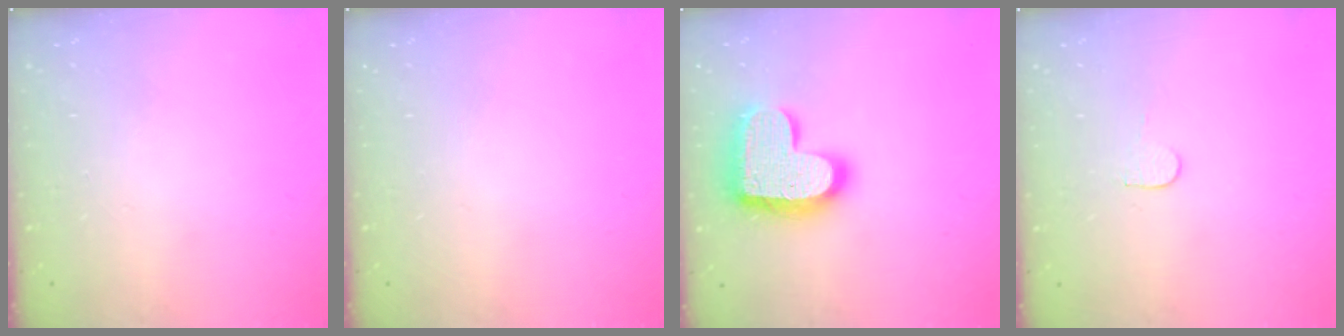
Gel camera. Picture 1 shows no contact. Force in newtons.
{"total": 0.0}
{"total": 19.0, "press": 19.0, "slide": 1.1}
{"total": 4.9, "press": 4.9, "slide": 0.3}